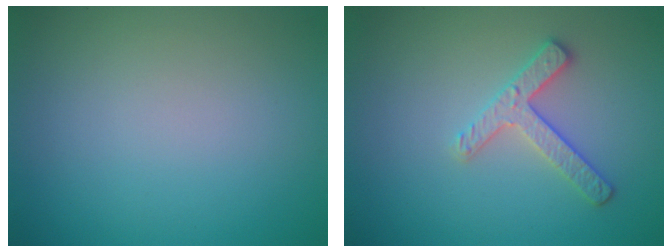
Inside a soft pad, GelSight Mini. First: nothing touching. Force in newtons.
{"total": 2.5, "press": 2.4, "slide": 0.8}